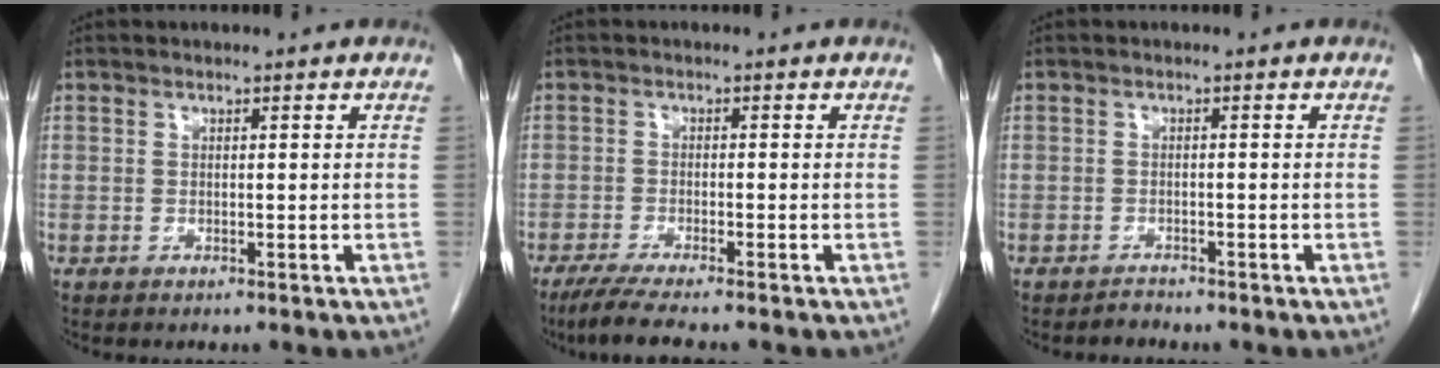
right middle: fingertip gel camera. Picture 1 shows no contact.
{"total": 5.6, "force": [-4.4, -0.3, 3.3], "torque": [-0.057, -0.016, -0.077]}
{"total": 1.0, "force": [-1.0, 0.1, -0.1], "torque": [0.004, -0.003, -0.016]}